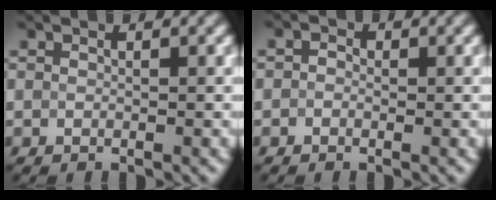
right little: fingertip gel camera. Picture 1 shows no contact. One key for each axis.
{"total": 0.9, "fx": -0.1, "fy": 0.8, "fz": 0.5, "tx": -0.009, "ty": -0.002, "tz": -0.010}